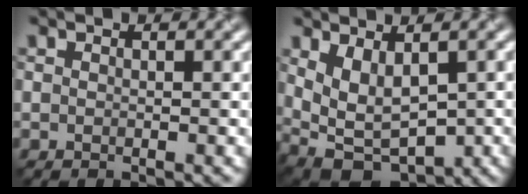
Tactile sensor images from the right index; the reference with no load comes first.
{"total": 3.9, "force": [0.3, 2.1, 3.3], "torque": [-0.081, -0.012, 0.016]}